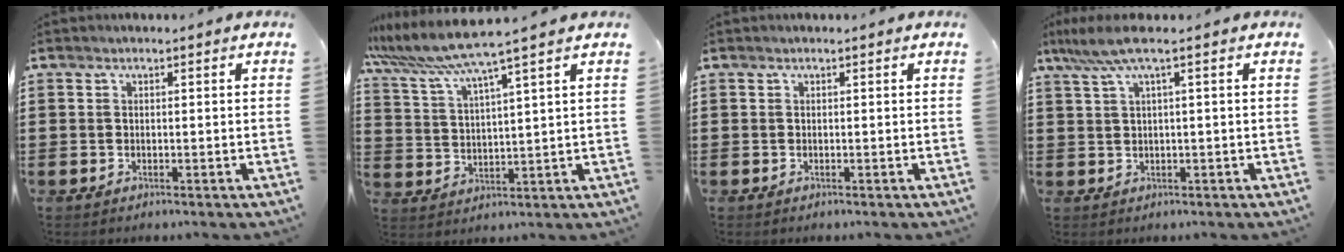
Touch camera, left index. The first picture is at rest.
{"total": 7.3, "force": [6.0, -0.8, 4.0], "torque": [-0.099, -0.033, 0.102]}
{"total": 0.0}
{"total": 4.2, "force": [1.4, 0.3, 4.0], "torque": [-0.086, -0.001, 0.020]}